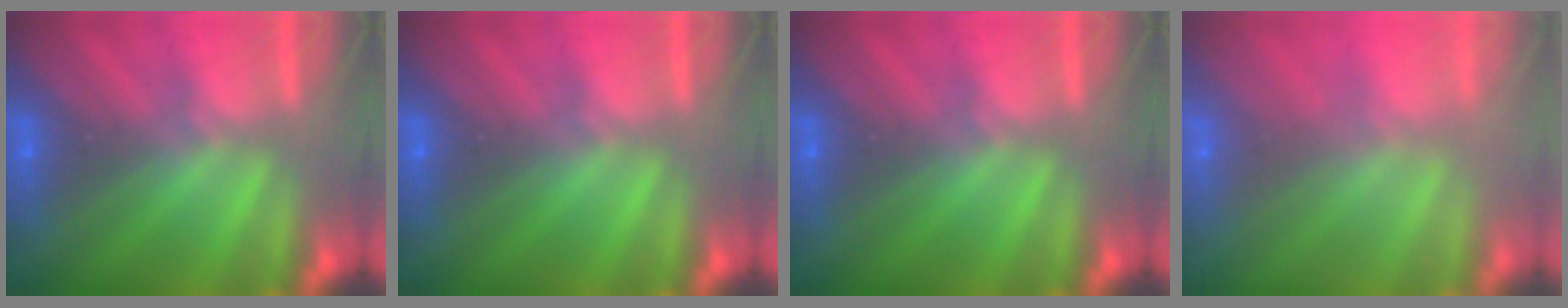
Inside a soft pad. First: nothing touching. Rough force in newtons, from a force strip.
{"total": 0.0}
{"total": 0.0}
{"total": 7.6}